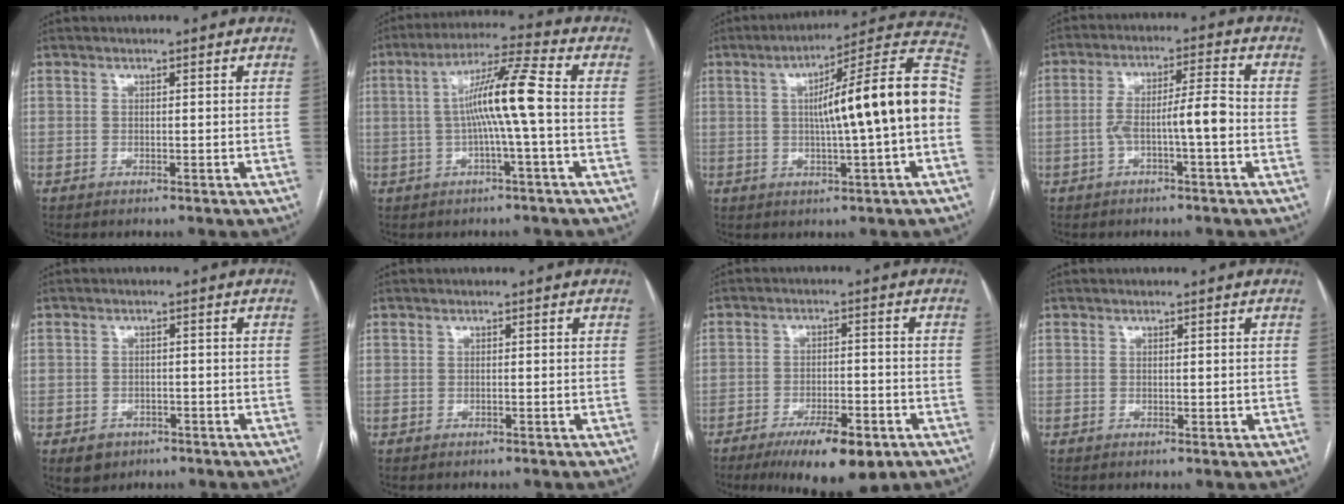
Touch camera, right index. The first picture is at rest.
{"total": 9.9, "force": [-0.3, -0.8, 9.8], "torque": [-0.178, 0.017, -0.007]}
{"total": 17.6, "force": [0.0, 0.6, 17.6], "torque": [-0.255, 0.034, -0.005]}
{"total": 7.2, "force": [-1.9, 0.6, 6.9], "torque": [-0.128, 0.024, -0.032]}
{"total": 3.4, "force": [-1.8, 2.9, 0.8], "torque": [-0.004, 0.006, -0.017]}
{"total": 0.0}
{"total": 10.6, "force": [-6.5, 3.0, 7.8], "torque": [-0.119, -0.010, -0.097]}
{"total": 0.6, "force": [0.2, 0.3, 0.5], "torque": [-0.009, -0.003, 0.005]}